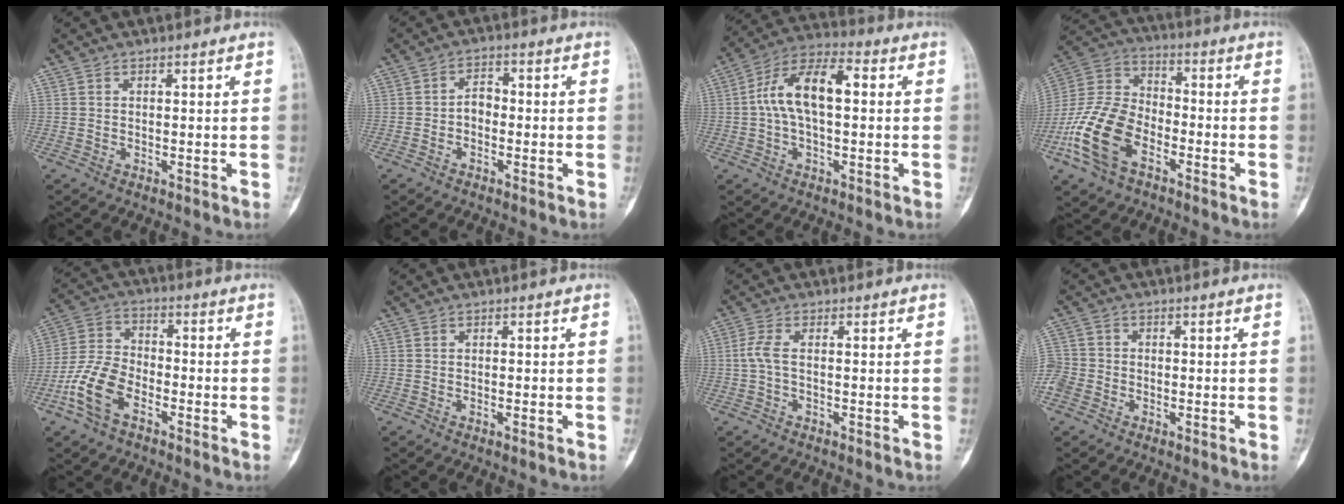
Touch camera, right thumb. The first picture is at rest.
{"total": 3.0, "force": [-0.8, 2.2, 1.9], "torque": [-0.019, 0.019, -0.023]}
{"total": 12.4, "force": [1.0, 6.2, 10.7], "torque": [-0.194, 0.040, 0.007]}
{"total": 15.6, "force": [-7.0, 9.4, 10.4], "torque": [-0.217, 0.041, -0.143]}
{"total": 10.2, "force": [-5.0, 5.8, 6.7], "torque": [-0.141, 0.030, -0.103]}
{"total": 0.8, "force": [-0.3, 0.2, 0.8], "torque": [-0.012, 0.002, -0.005]}
{"total": 3.0, "force": [-0.3, 1.1, 2.8], "torque": [-0.072, 0.001, -0.011]}
{"total": 5.6, "force": [-2.4, 4.7, 1.9], "torque": [-0.043, 0.016, -0.050]}